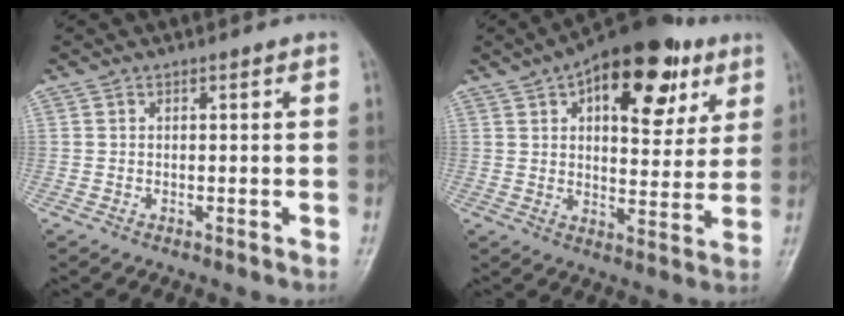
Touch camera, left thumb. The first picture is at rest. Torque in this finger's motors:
{"motor_torque": [0.60, 0.70, 1.54, -1.23, 0.10]}